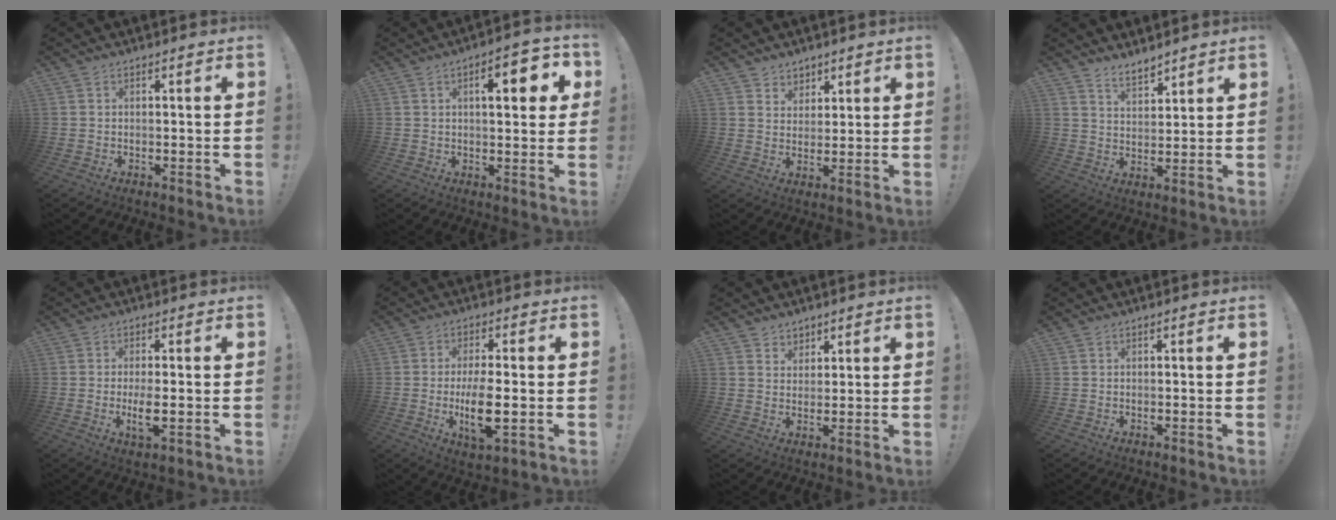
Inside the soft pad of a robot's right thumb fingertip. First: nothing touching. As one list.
[{"total": 8.4, "force": [2.5, 3.0, 7.4], "torque": [-0.090, -0.006, 0.029]}, {"total": 5.8, "force": [4.0, 4.2, -0.2], "torque": [0.011, -0.034, 0.077]}, {"total": 6.2, "force": [5.5, 2.3, 1.7], "torque": [-0.027, -0.037, 0.103]}, {"total": 5.4, "force": [-1.0, 1.2, 5.1], "torque": [-0.101, -0.012, -0.019]}, {"total": 10.4, "force": [-1.7, 3.2, 9.7], "torque": [-0.187, -0.009, -0.031]}, {"total": 4.6, "force": [3.3, 3.1, -0.1], "torque": [0.008, -0.024, 0.062]}, {"total": 0.0}]